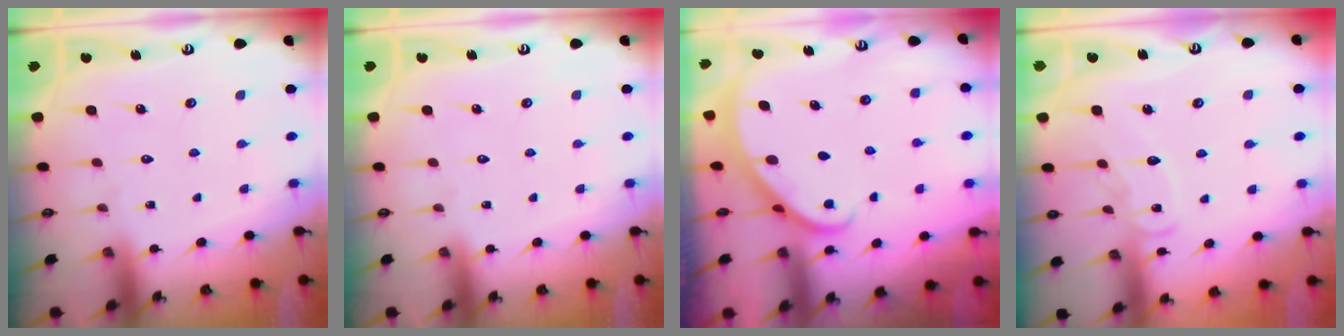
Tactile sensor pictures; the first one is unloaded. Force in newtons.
{"total": 0.0}
{"total": 2.2, "press": 2.2, "slide": 0.1}
{"total": 8.6, "press": 8.5, "slide": 0.8}